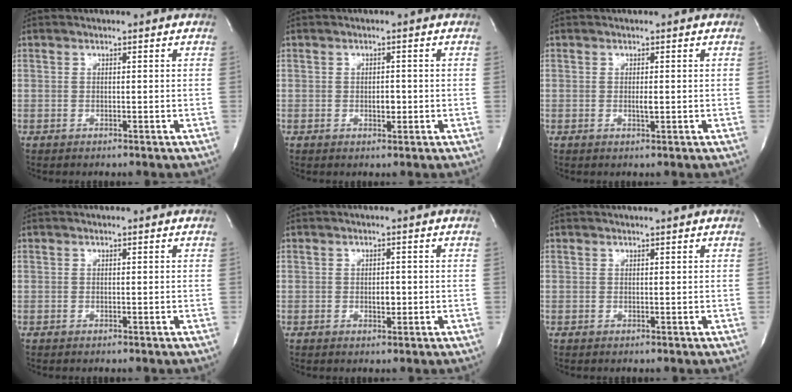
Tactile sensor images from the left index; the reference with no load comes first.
{"total": 1.6, "force": [-0.3, 0.8, 1.3], "torque": [-0.020, 0.001, -0.002]}
{"total": 1.0, "force": [0.0, 0.1, 1.0], "torque": [-0.020, -0.003, 0.001]}
{"total": 0.0}
{"total": 1.6, "force": [-0.2, 0.9, 1.3], "torque": [-0.021, 0.000, -0.001]}
{"total": 1.1, "force": [1.0, -0.3, 0.3], "torque": [-0.006, 0.001, 0.017]}